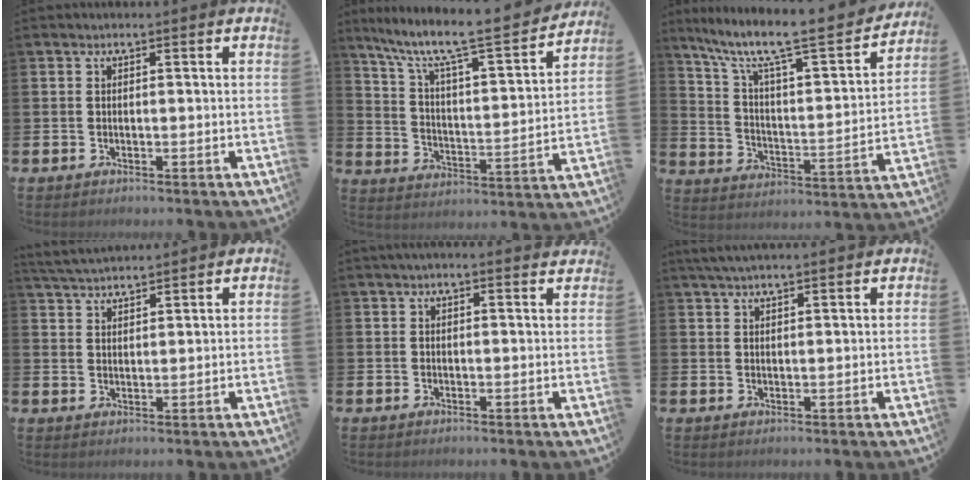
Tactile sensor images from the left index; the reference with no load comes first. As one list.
[{"total": 8.3, "force": [7.1, 0.8, 4.2], "torque": [-0.105, -0.059, 0.111]}, {"total": 9.4, "force": [7.7, 1.5, 5.2], "torque": [-0.117, -0.064, 0.120]}, {"total": 3.9, "force": [3.8, 0.4, 0.4], "torque": [-0.023, -0.016, 0.071]}, {"total": 1.8, "force": [1.7, -0.1, 0.4], "torque": [-0.005, -0.008, 0.030]}, {"total": 3.4, "force": [3.2, 0.3, 1.2], "torque": [-0.026, -0.006, 0.058]}]